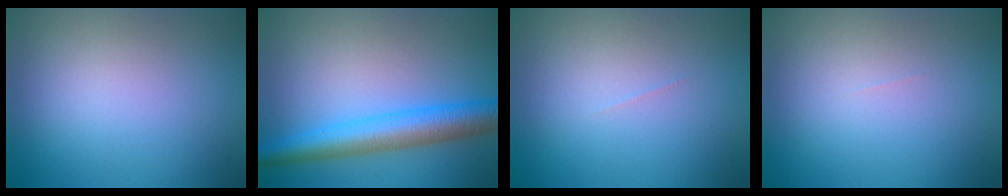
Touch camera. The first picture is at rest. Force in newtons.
{"total": 5.9, "press": 5.9, "slide": 0.1}
{"total": 0.0}
{"total": 0.0}